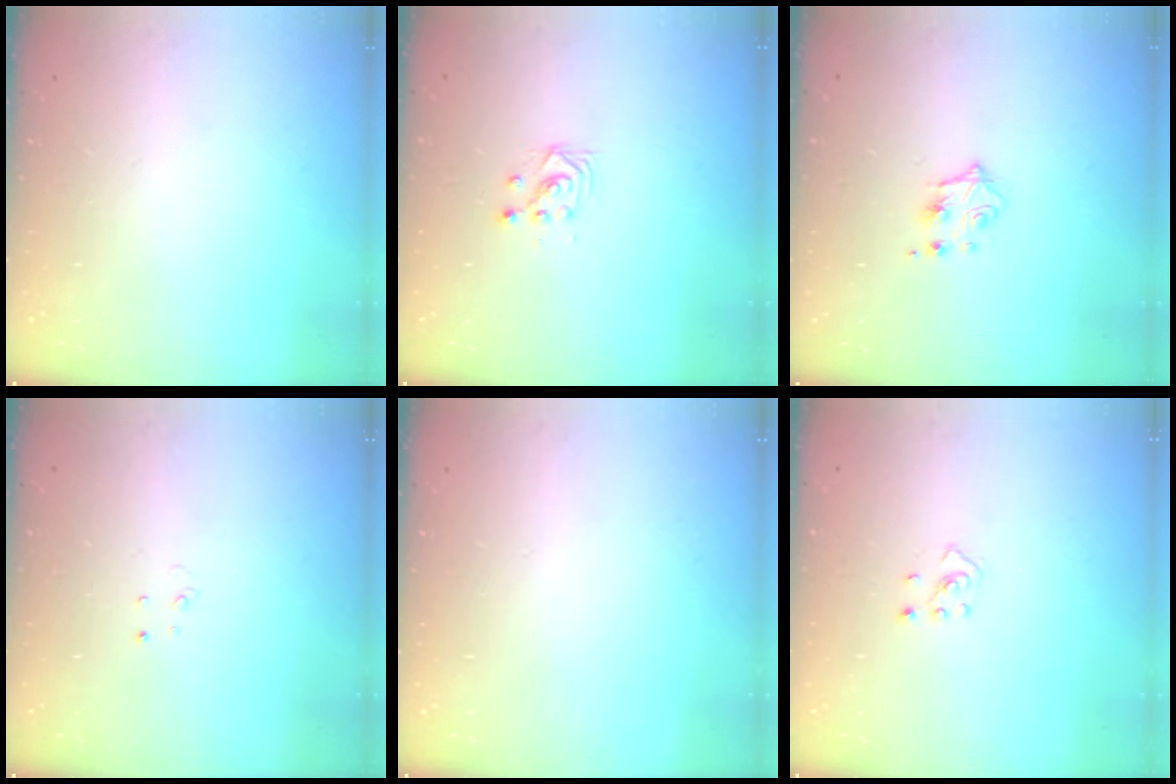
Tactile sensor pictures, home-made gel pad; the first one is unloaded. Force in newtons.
{"total": 3.0, "press": 3.0, "slide": 0.1}
{"total": 4.5, "press": 4.4, "slide": 0.9}
{"total": 2.6, "press": 2.6, "slide": 0.2}
{"total": 0.0}
{"total": 2.5, "press": 2.4, "slide": 0.7}